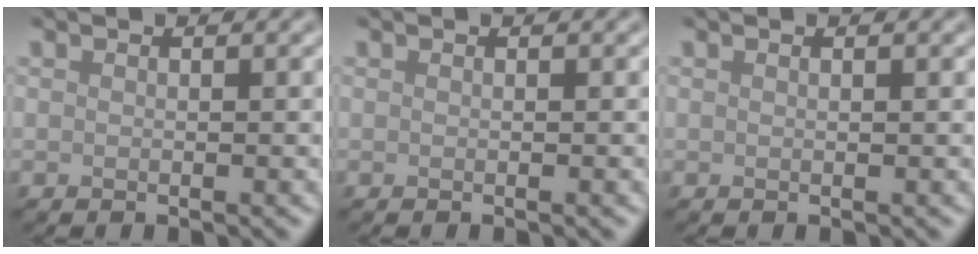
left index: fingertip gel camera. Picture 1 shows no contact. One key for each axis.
{"total": 0.7, "fx": 0.0, "fy": 0.3, "fz": 0.7, "tx": -0.002, "ty": 0.001, "tz": -0.003}
{"total": 0.5, "fx": 0.3, "fy": 0.1, "fz": 0.4, "tx": -0.004, "ty": 0.002, "tz": 0.002}